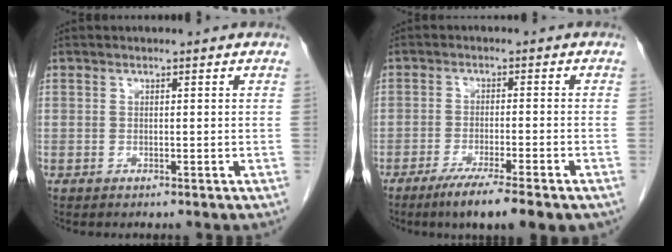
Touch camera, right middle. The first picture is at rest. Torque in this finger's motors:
{"motor_torque": [1.11, -1.02, 0.20, 0.07]}